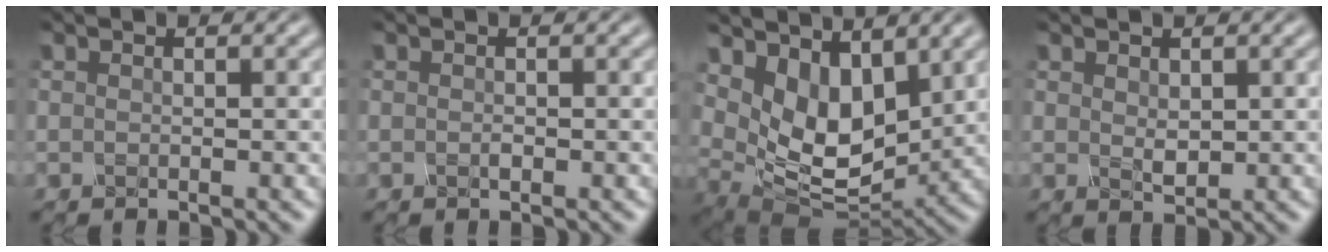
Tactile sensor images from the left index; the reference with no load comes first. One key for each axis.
{"total": 0.6, "fx": -0.6, "fy": -0.2, "fz": 0.0, "tx": -0.004, "ty": 0.003, "tz": -0.004}
{"total": 6.7, "fx": 2.7, "fy": 4.0, "fz": 4.6, "tx": -0.101, "ty": -0.015, "tz": 0.055}
{"total": 0.8, "fx": 0.3, "fy": 0.3, "fz": 0.7, "tx": -0.018, "ty": 0.001, "tz": 0.019}